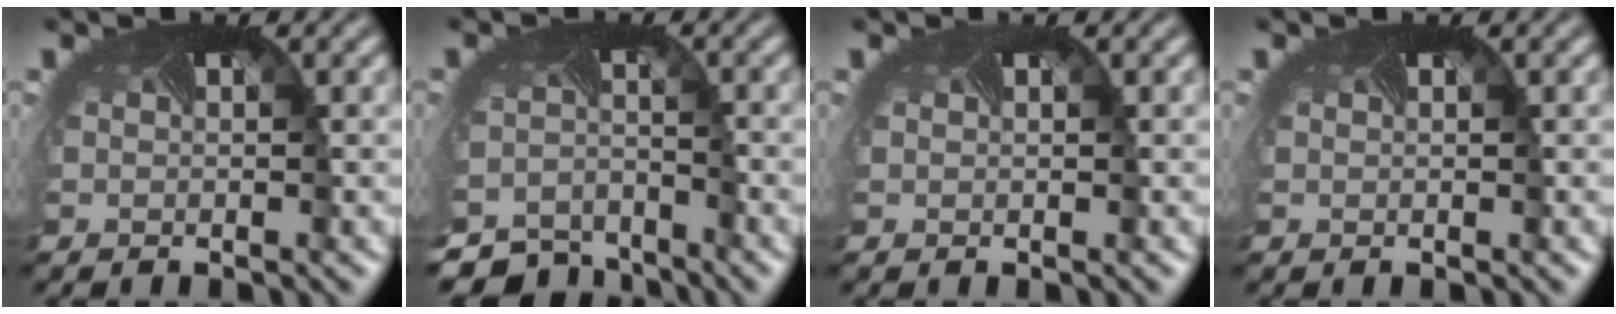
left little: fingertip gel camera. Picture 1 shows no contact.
{"total": 6.2, "force": [-6.0, 1.4, 0.0], "torque": [-0.005, -0.034, -0.104]}
{"total": 0.0}
{"total": 0.0}